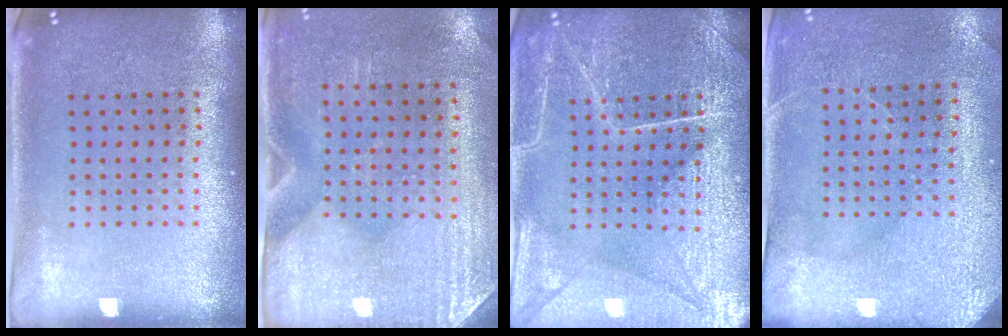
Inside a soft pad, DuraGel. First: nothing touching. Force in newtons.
{"total": 2.9, "press": 2.5, "slide": 1.5}
{"total": 4.4, "press": 4.4, "slide": 0.4}
{"total": 2.9, "press": 2.7, "slide": 1.0}